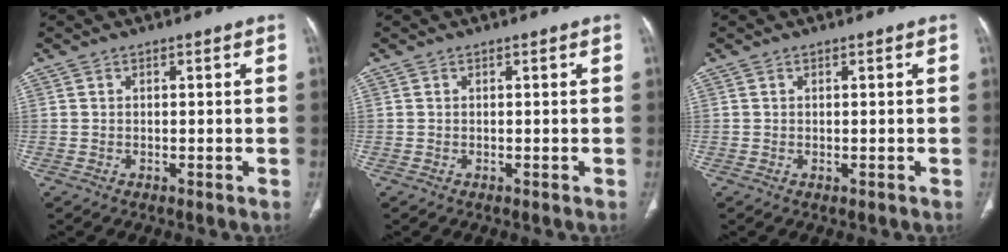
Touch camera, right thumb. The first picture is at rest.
{"total": 0.0}
{"total": 0.0}